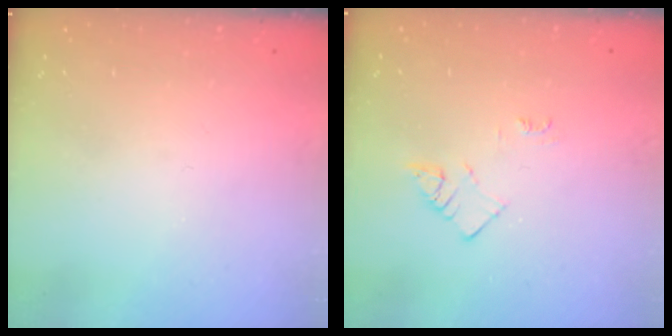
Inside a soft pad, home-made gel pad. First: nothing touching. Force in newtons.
{"total": 3.8, "press": 3.8, "slide": 0.6}